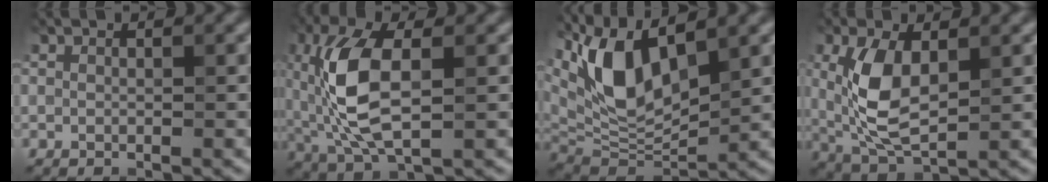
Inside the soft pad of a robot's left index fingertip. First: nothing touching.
{"total": 8.9, "force": [0.6, 4.2, 7.9], "torque": [-0.175, 0.002, 0.012]}
{"total": 9.6, "force": [4.2, 4.1, 7.5], "torque": [-0.154, -0.001, 0.079]}
{"total": 6.7, "force": [1.0, 3.3, 5.7], "torque": [-0.130, -0.003, 0.024]}